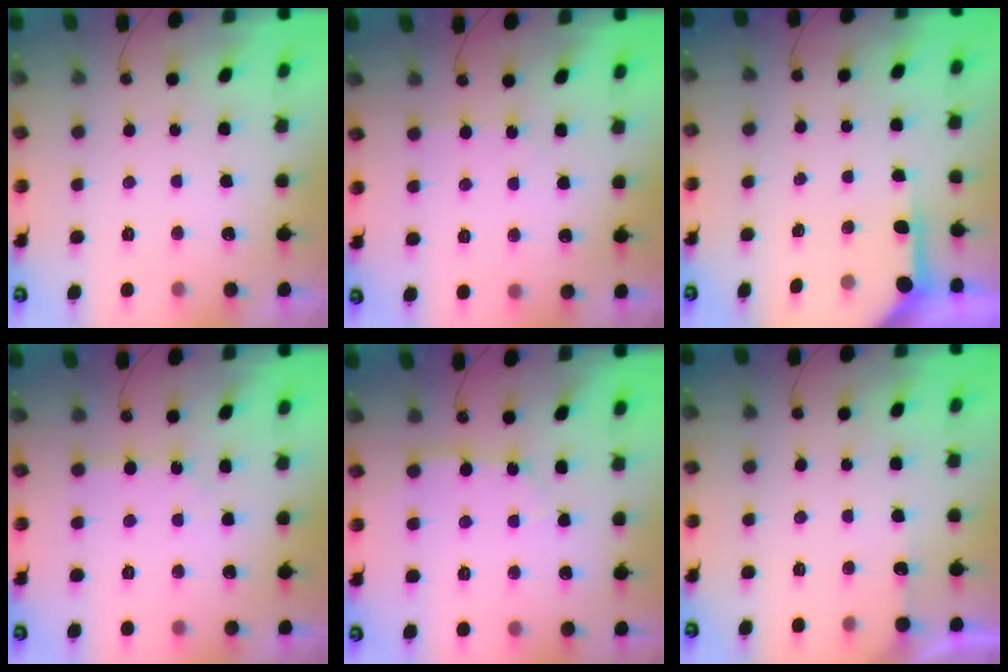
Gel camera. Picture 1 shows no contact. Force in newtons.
{"total": 2.7, "press": 2.7, "slide": 0.5}
{"total": 4.0, "press": 4.0, "slide": 0.4}
{"total": 2.5, "press": 2.5, "slide": 0.4}
{"total": 3.9, "press": 3.8, "slide": 0.6}
{"total": 2.9, "press": 2.8, "slide": 0.4}